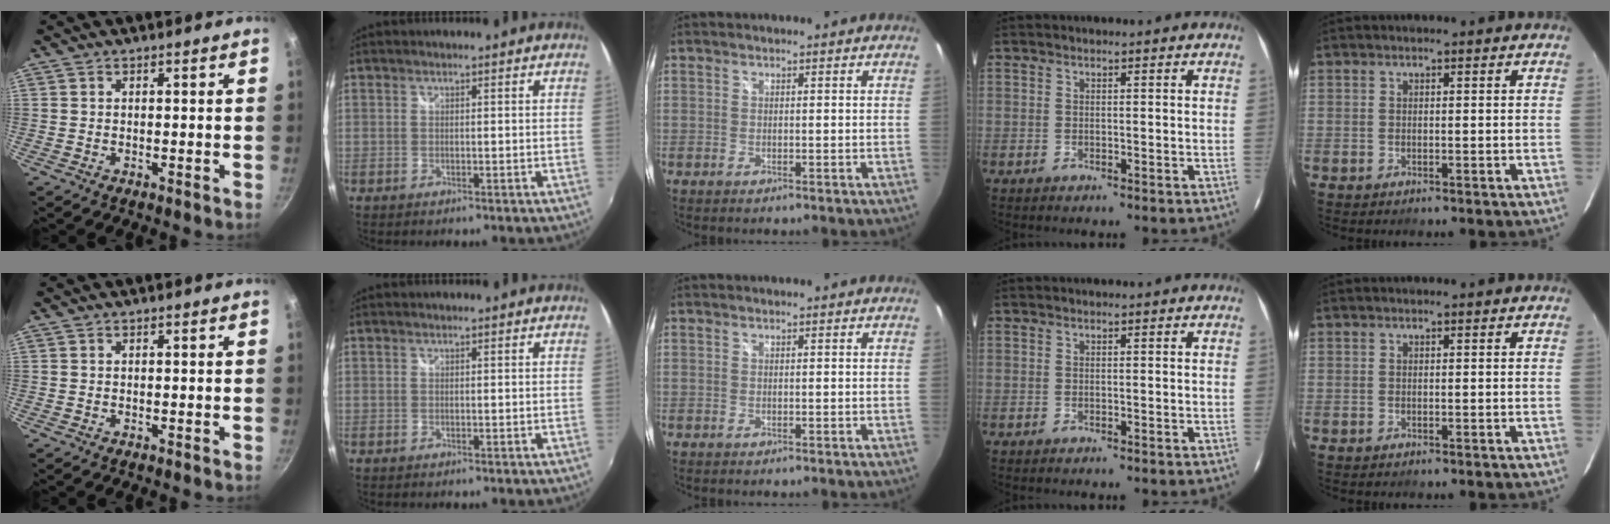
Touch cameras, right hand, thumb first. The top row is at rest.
{}